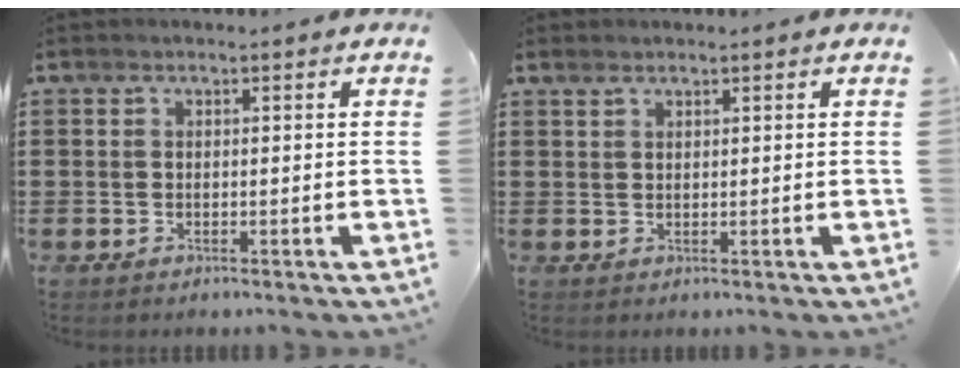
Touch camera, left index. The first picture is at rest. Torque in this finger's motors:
{"motor_torque": [1.85, 0.28, 0.35, 0.09]}